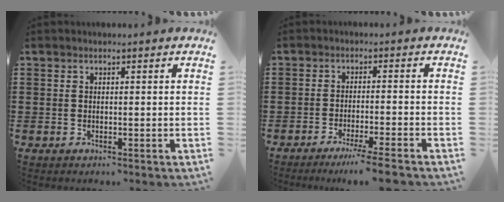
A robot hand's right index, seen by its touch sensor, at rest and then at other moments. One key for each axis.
{"total": 4.2, "fx": -3.5, "fy": -0.6, "fz": 2.4, "tx": -0.037, "ty": -0.013, "tz": -0.062}